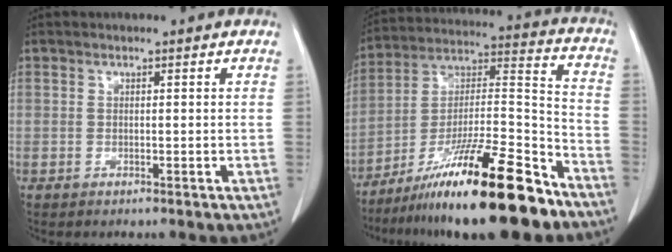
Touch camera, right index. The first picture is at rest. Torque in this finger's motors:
{"motor_torque": [1.89, -0.25, 0.53, 0.16]}